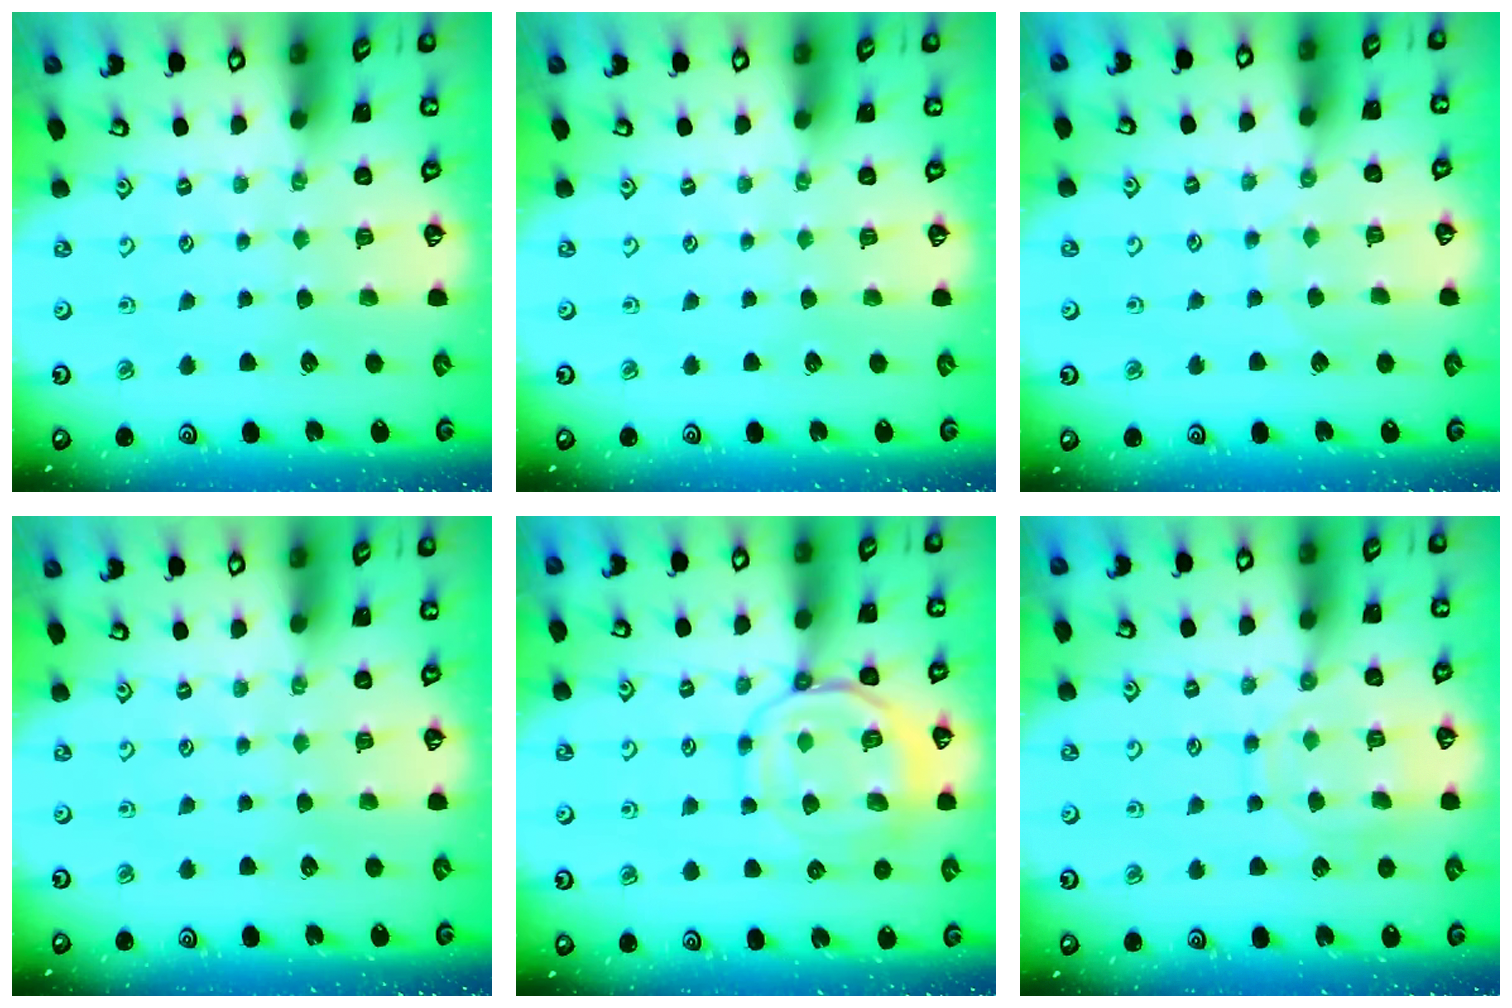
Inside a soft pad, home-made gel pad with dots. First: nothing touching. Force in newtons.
{"total": 0.0}
{"total": 5.6, "press": 5.6, "slide": 0.5}
{"total": 0.0}
{"total": 11.6, "press": 11.5, "slide": 1.1}
{"total": 11.0, "press": 11.0, "slide": 0.8}